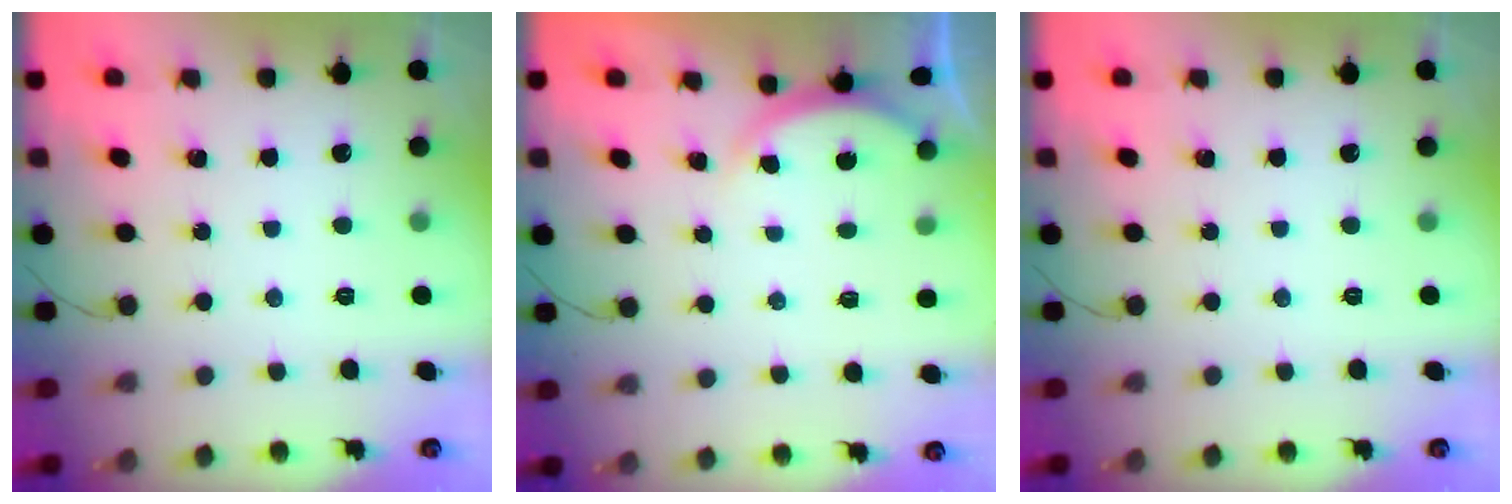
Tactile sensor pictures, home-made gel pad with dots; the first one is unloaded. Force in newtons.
{"total": 2.0, "press": 2.0, "slide": 0.5}
{"total": 0.0}